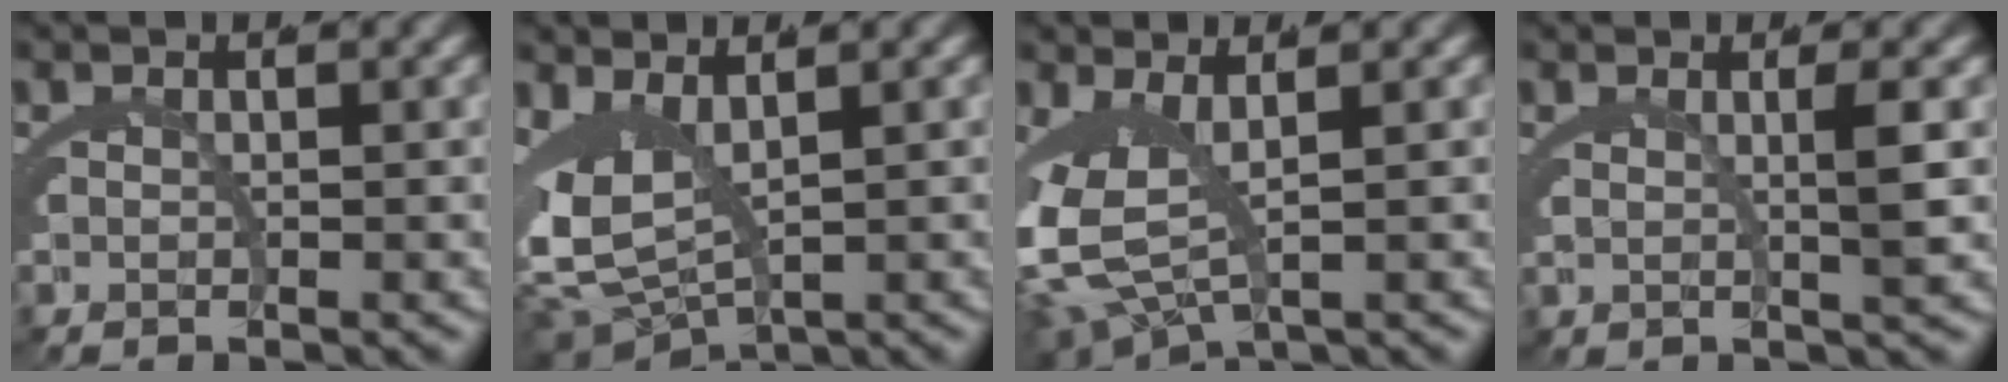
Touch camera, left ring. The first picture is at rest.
{"total": 7.0, "force": [0.4, 5.0, 4.9], "torque": [-0.122, -0.023, 0.019]}
{"total": 7.0, "force": [0.0, 4.5, 5.4], "torque": [-0.138, -0.030, 0.017]}
{"total": 2.2, "force": [0.9, -0.8, 1.9], "torque": [-0.025, -0.004, 0.022]}